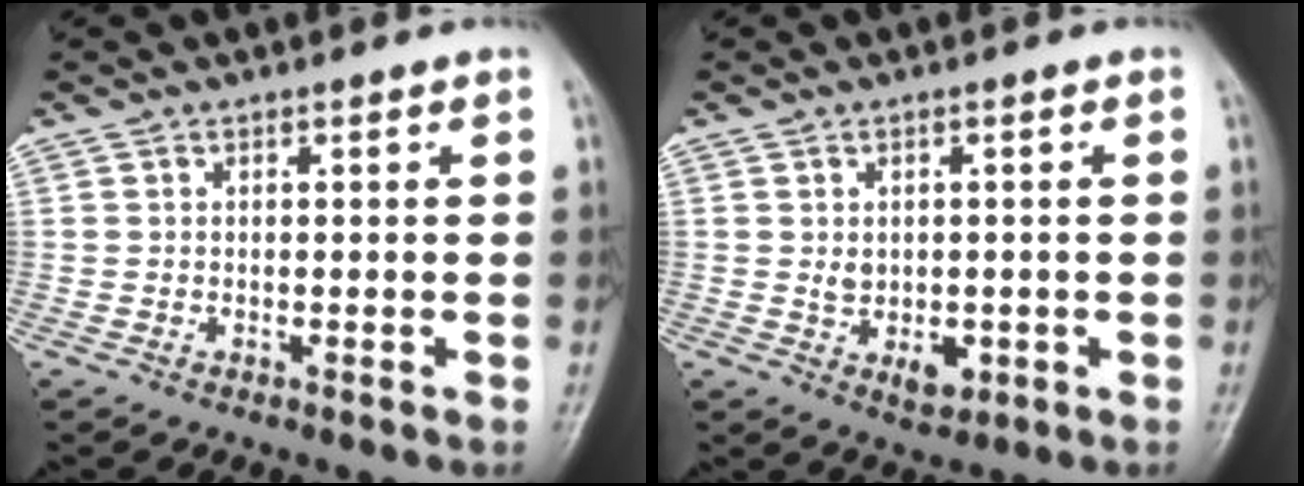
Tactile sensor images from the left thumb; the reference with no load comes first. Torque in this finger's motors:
{"motor_torque": [0.08, 0.10, 0.24, -0.18, 0.02]}